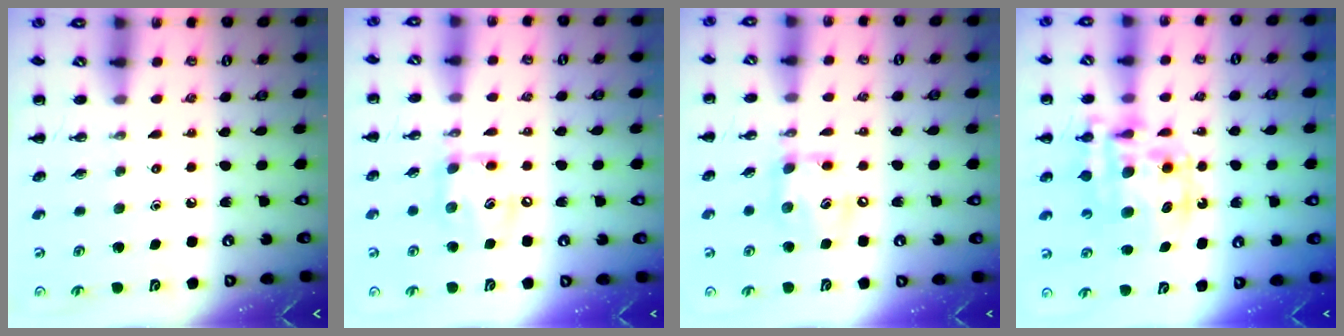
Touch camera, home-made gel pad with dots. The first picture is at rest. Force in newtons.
{"total": 10.8, "press": 10.7, "slide": 1.6}
{"total": 10.8, "press": 10.7, "slide": 1.6}
{"total": 15.5, "press": 15.1, "slide": 3.6}